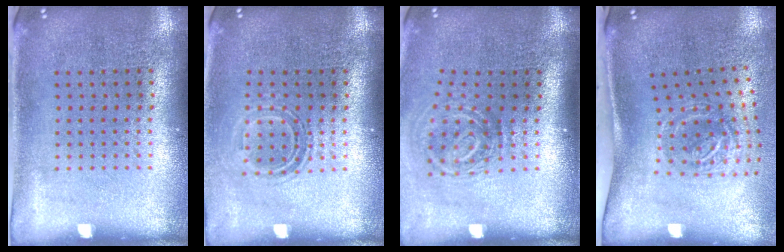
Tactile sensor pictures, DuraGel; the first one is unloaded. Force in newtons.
{"total": 1.5, "press": 1.2, "slide": 1.0}
{"total": 1.9, "press": 1.2, "slide": 1.5}
{"total": 2.0, "press": 1.2, "slide": 1.6}